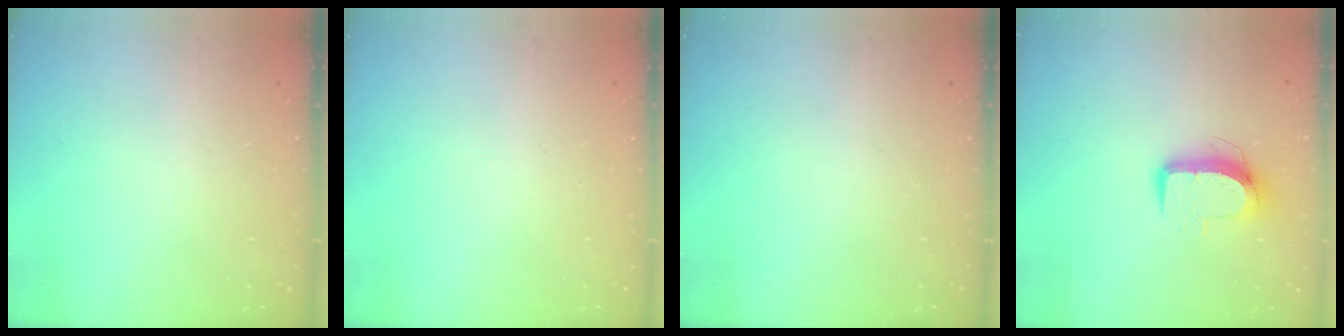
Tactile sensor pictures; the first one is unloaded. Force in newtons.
{"total": 0.0}
{"total": 0.0}
{"total": 9.1, "press": 9.1, "slide": 0.9}